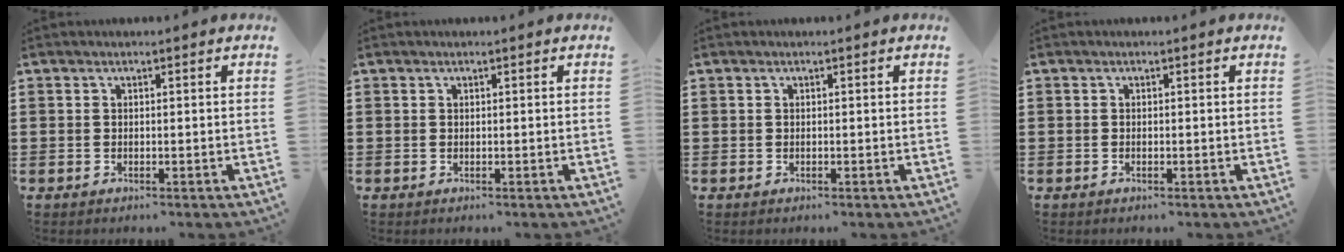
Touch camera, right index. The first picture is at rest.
{"total": 0.0}
{"total": 0.0}
{"total": 0.0}